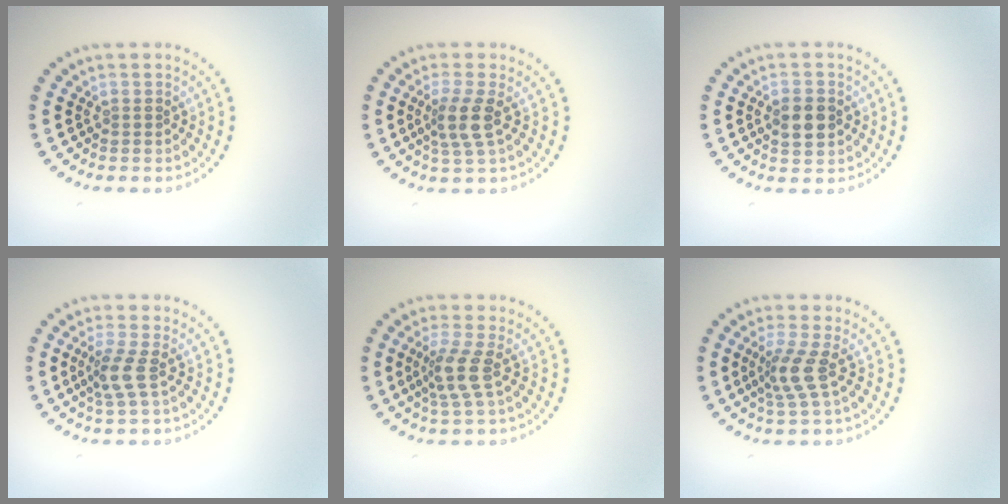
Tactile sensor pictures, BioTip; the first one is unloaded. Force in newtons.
{"total": 2.7, "press": 2.2, "slide": 1.6}
{"total": 2.9, "press": 2.9, "slide": 0.2}
{"total": 2.3, "press": 1.7, "slide": 1.5}
{"total": 2.9, "press": 2.2, "slide": 1.9}
{"total": 2.8, "press": 2.0, "slide": 1.9}